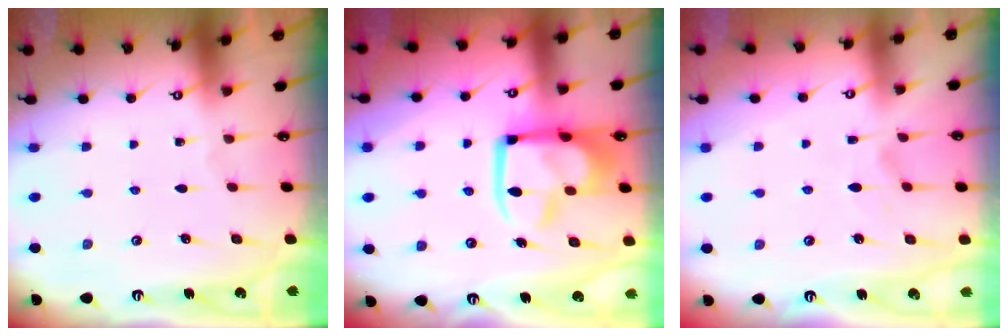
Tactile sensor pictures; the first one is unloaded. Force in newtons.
{"total": 15.9, "press": 15.8, "slide": 1.8}
{"total": 2.2, "press": 1.9, "slide": 1.1}